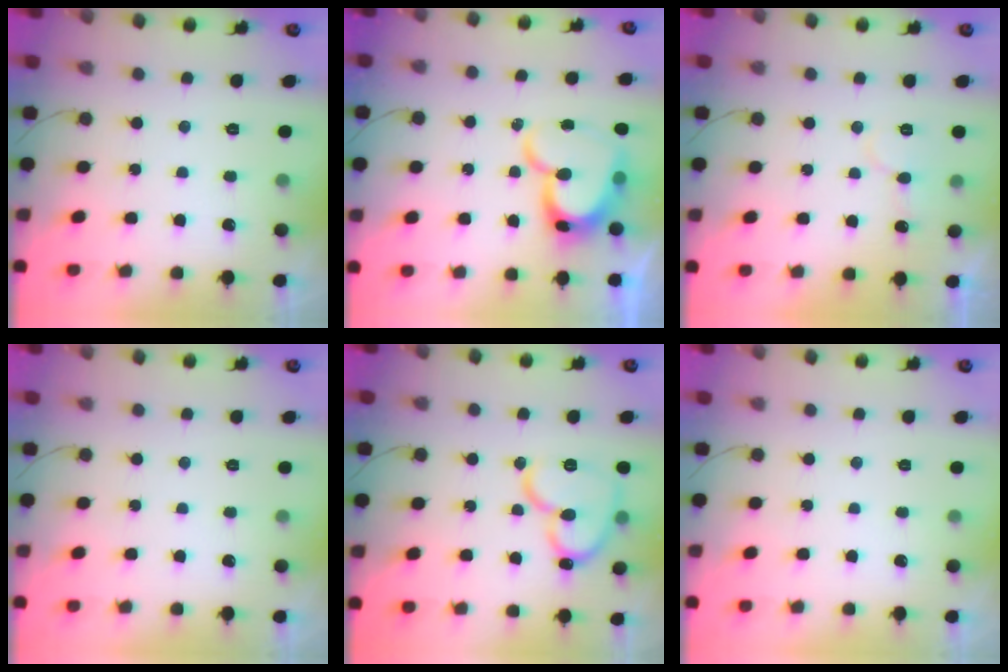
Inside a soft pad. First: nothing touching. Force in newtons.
{"total": 16.4, "press": 16.3, "slide": 1.5}
{"total": 7.2, "press": 7.2, "slide": 0.5}
{"total": 0.0}
{"total": 14.8, "press": 14.7, "slide": 1.3}
{"total": 0.0}